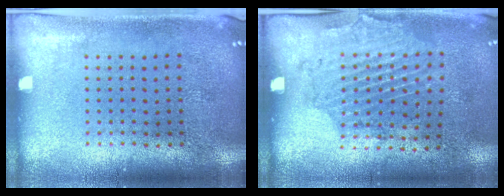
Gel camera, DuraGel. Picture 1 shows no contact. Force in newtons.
{"total": 1.8, "press": 1.2, "slide": 1.4}